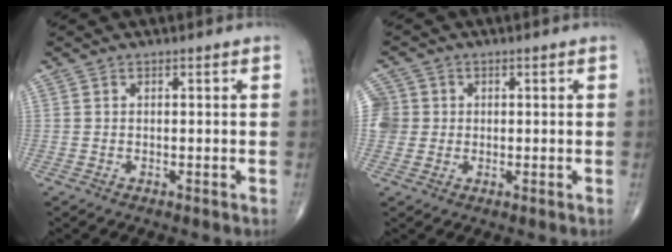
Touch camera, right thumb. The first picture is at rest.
{"total": 5.4, "force": [0.4, 5.3, 0.9], "torque": [-0.001, 0.014, 0.005]}